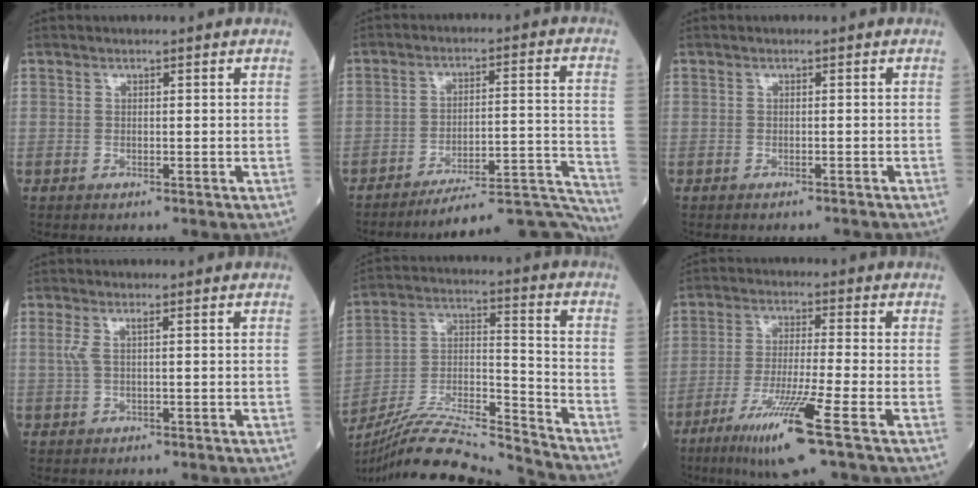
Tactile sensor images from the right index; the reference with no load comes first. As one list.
[{"total": 18.4, "force": [-18.0, -0.6, 4.1], "torque": [-0.001, 0.033, -0.242]}, {"total": 1.9, "force": [-1.9, -0.1, 0.3], "torque": [-0.004, -0.003, -0.024]}, {"total": 1.9, "force": [0.4, 0.2, 1.8], "torque": [-0.054, 0.015, 0.013]}, {"total": 19.6, "force": [-18.7, -0.5, 6.0], "torque": [-0.129, 0.002, -0.319]}, {"total": 11.1, "force": [-5.8, -1.0, 9.5], "torque": [-0.182, -0.029, -0.106]}]